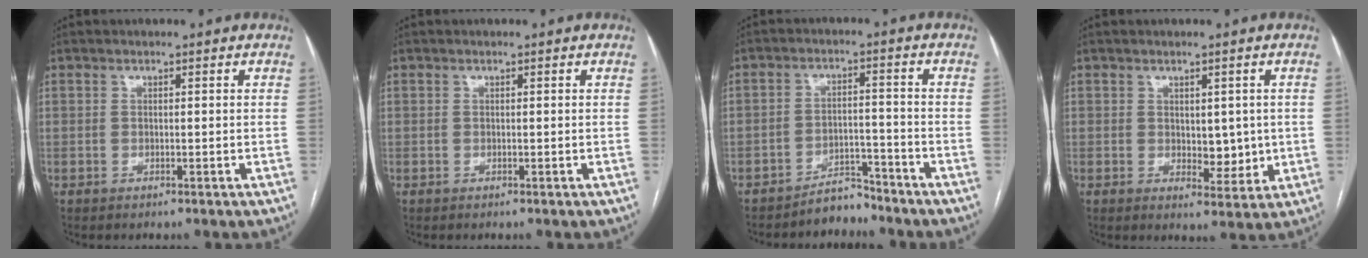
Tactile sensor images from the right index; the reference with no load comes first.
{"total": 0.0}
{"total": 4.2, "force": [-4.0, 1.3, 0.2], "torque": [0.000, 0.003, -0.066]}
{"total": 4.7, "force": [0.3, 2.7, 3.8], "torque": [-0.046, -0.006, 0.013]}